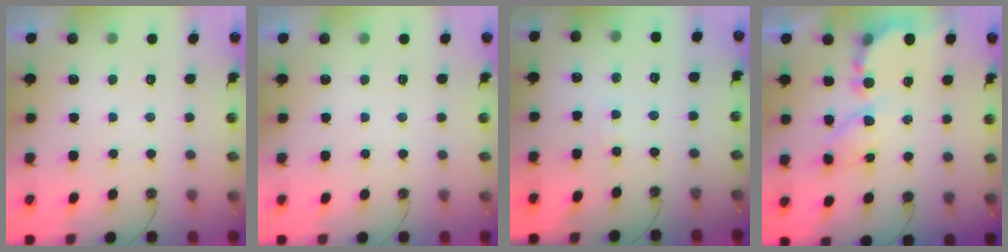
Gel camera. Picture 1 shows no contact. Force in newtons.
{"total": 0.0}
{"total": 2.8, "press": 2.8, "slide": 0.3}
{"total": 7.3, "press": 7.3, "slide": 0.7}